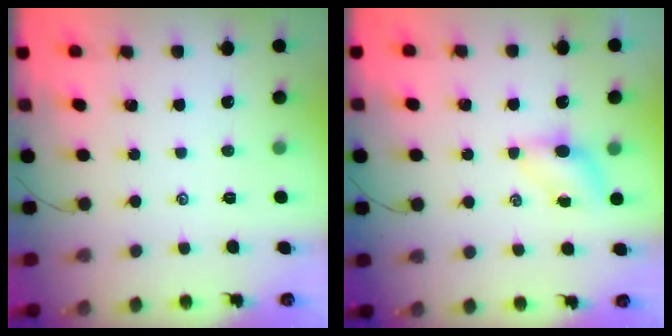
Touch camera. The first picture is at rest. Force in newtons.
{"total": 4.2, "press": 4.0, "slide": 1.1}